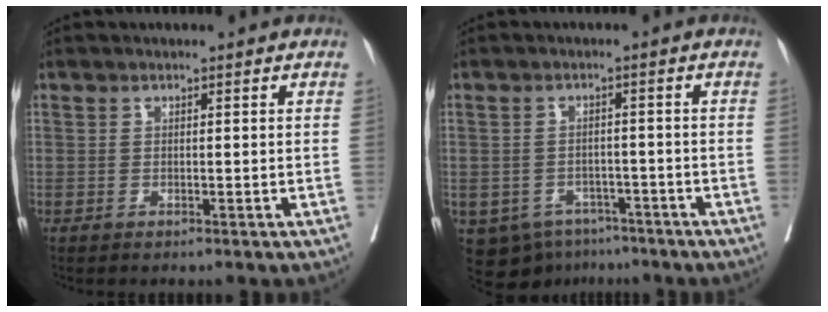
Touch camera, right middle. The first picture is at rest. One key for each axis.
{"total": 9.0, "fx": -5.7, "fy": 6.4, "fz": 2.9, "tx": -0.053, "ty": 0.004, "tz": -0.074}